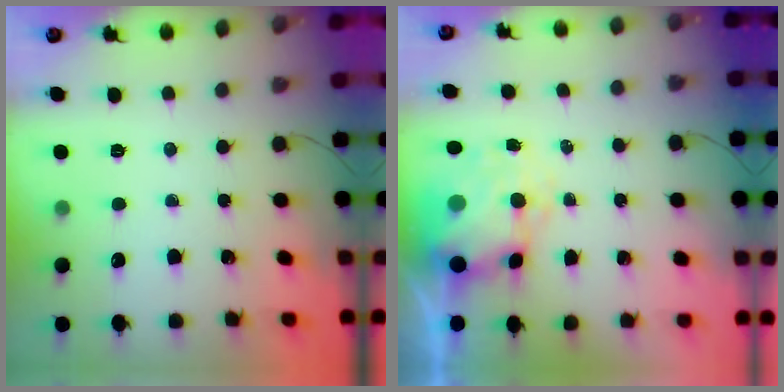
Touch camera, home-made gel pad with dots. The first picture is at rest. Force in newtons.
{"total": 8.3, "press": 8.1, "slide": 2.0}